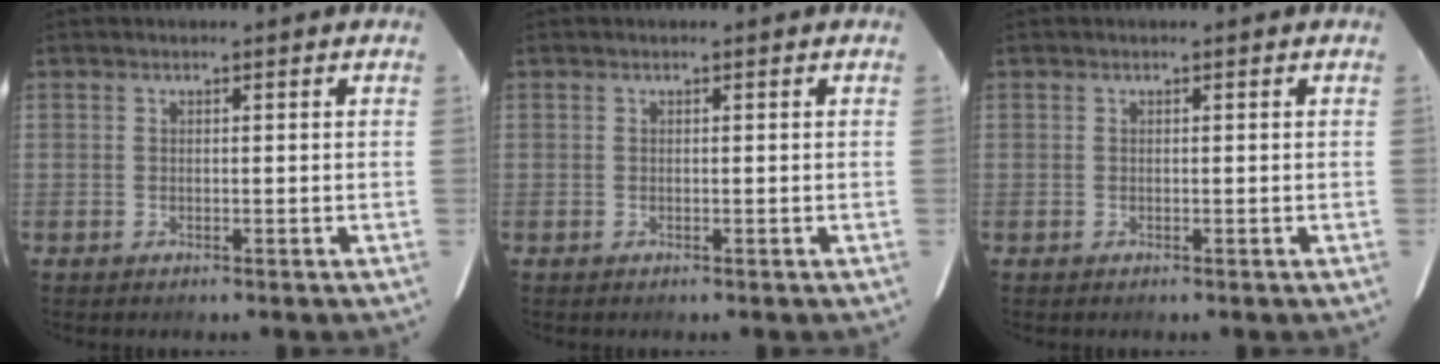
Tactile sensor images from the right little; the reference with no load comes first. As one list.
[{"total": 0.0}, {"total": 0.0}]